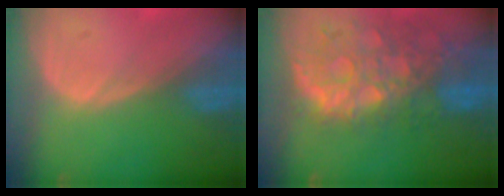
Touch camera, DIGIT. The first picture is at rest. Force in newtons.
{"total": 12.0, "press": 10.0, "slide": 6.7}